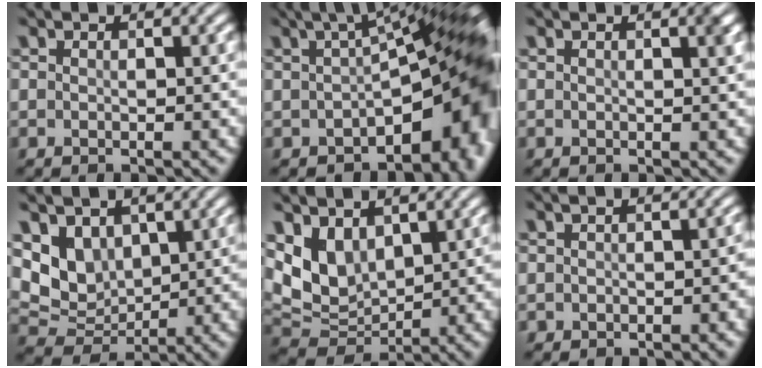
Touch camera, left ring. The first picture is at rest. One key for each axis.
{"total": 13.8, "fx": -2.2, "fy": 6.5, "fz": 12.0, "tx": -0.127, "ty": -0.036, "tz": -0.007}
{"total": 0.8, "fx": 0.6, "fy": -0.1, "fz": 0.6, "tx": 0.004, "ty": 0.011, "tz": -0.004}
{"total": 6.6, "fx": 1.4, "fy": 5.3, "fz": 3.6, "tx": -0.070, "ty": -0.024, "tz": 0.022}
{"total": 6.8, "fx": 1.7, "fy": 5.1, "fz": 4.2, "tx": -0.086, "ty": -0.022, "tz": 0.027}
{"total": 2.9, "fx": -0.8, "fy": 1.8, "fz": 2.1, "tx": -0.025, "ty": 0.000, "tz": -0.021}